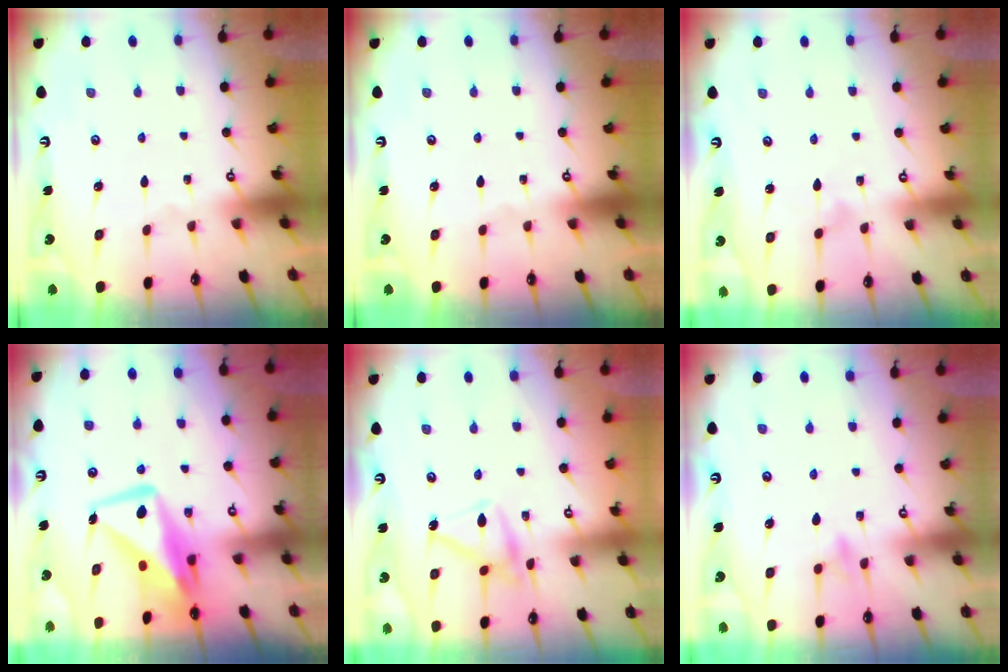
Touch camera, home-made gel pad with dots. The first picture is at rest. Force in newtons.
{"total": 0.0}
{"total": 5.8, "press": 5.8, "slide": 0.5}
{"total": 11.8, "press": 11.7, "slide": 0.9}
{"total": 12.9, "press": 12.9, "slide": 0.3}
{"total": 8.3, "press": 8.2, "slide": 0.9}